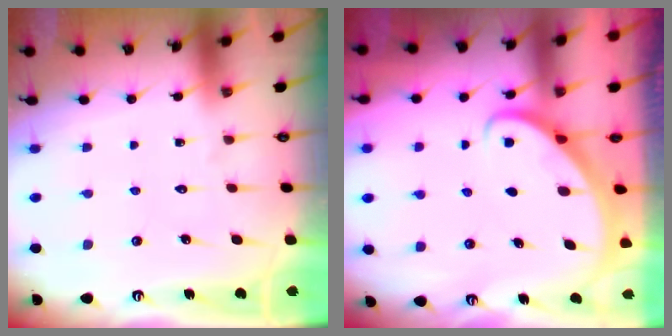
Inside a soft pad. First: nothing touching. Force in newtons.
{"total": 2.9, "press": 2.9, "slide": 0.2}